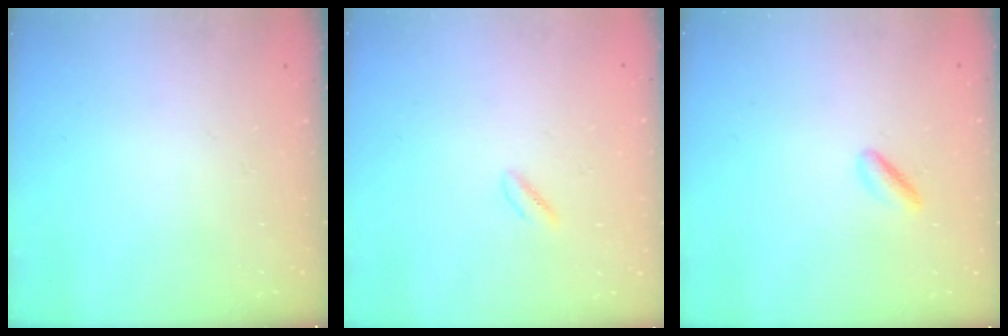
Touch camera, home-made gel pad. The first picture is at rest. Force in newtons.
{"total": 1.7, "press": 1.4, "slide": 1.0}
{"total": 3.0, "press": 2.9, "slide": 0.8}